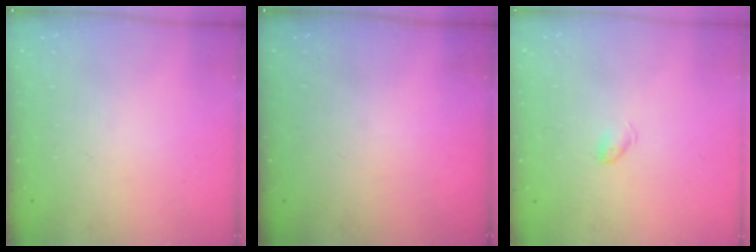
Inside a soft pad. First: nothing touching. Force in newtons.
{"total": 0.0}
{"total": 4.3, "press": 4.3, "slide": 0.8}